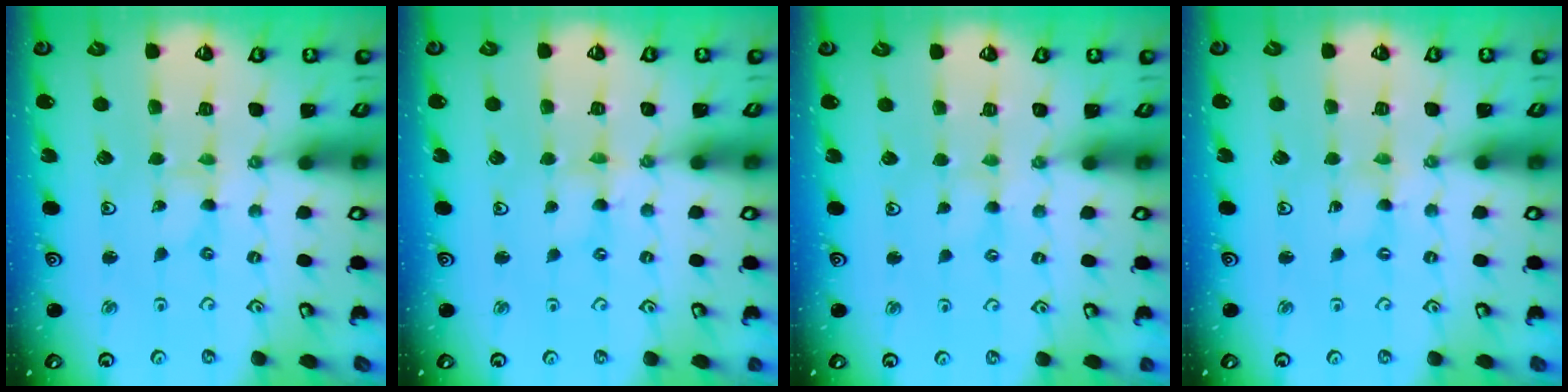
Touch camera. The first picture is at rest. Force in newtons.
{"total": 0.8, "press": 0.7, "slide": 0.2}
{"total": 1.1, "press": 1.1, "slide": 0.4}
{"total": 0.0}